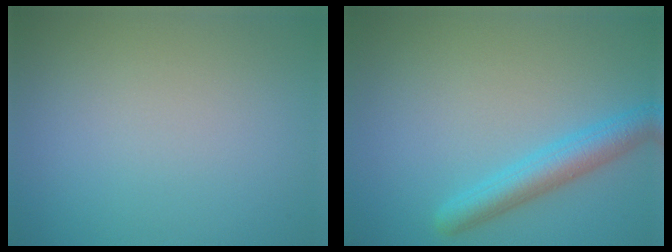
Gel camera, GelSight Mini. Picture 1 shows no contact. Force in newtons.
{"total": 3.6, "press": 3.6, "slide": 0.2}